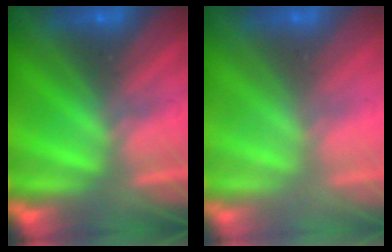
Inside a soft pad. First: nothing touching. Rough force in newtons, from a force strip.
{"total": 2.4}